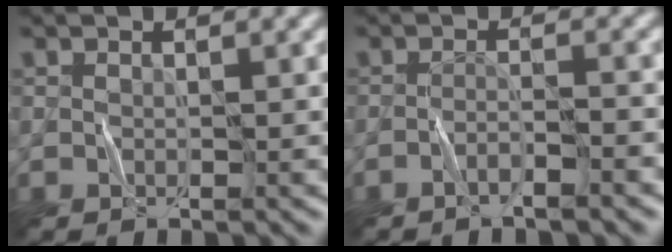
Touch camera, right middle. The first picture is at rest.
{"total": 1.9, "force": [-1.7, -0.2, 0.8], "torque": [-0.008, 0.009, -0.036]}